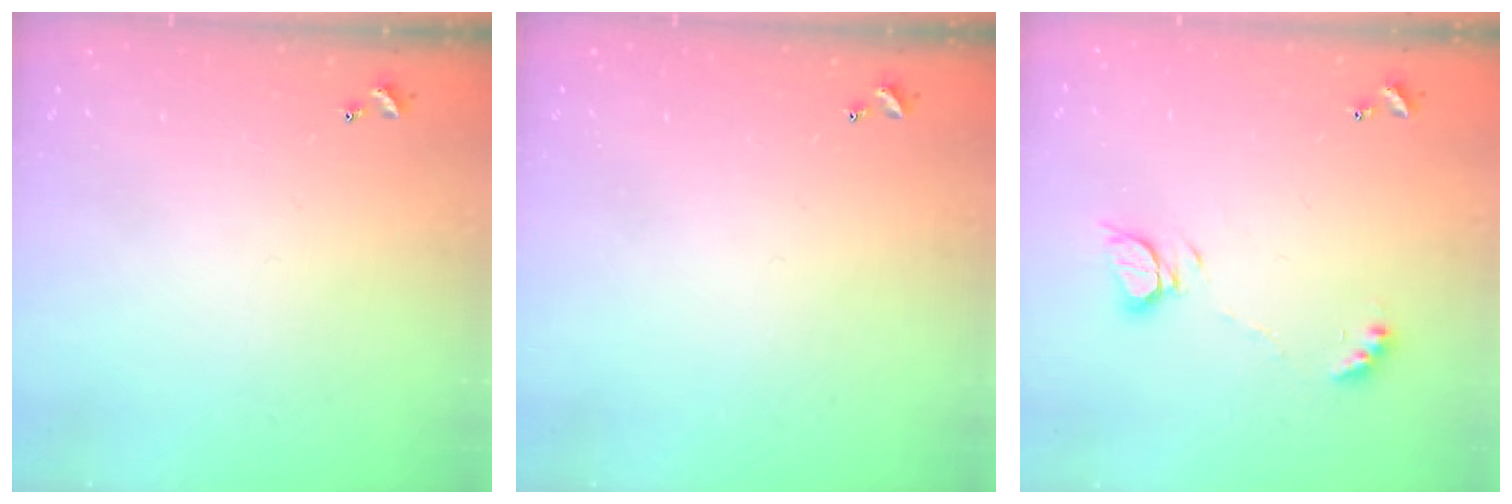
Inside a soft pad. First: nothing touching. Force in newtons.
{"total": 0.0}
{"total": 6.6, "press": 6.6, "slide": 0.7}